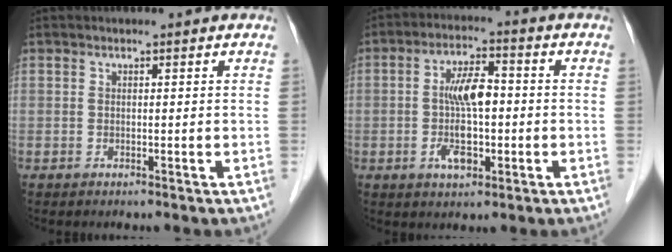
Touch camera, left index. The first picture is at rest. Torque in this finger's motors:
{"motor_torque": [1.23, 0.91, 0.36, 0.18]}